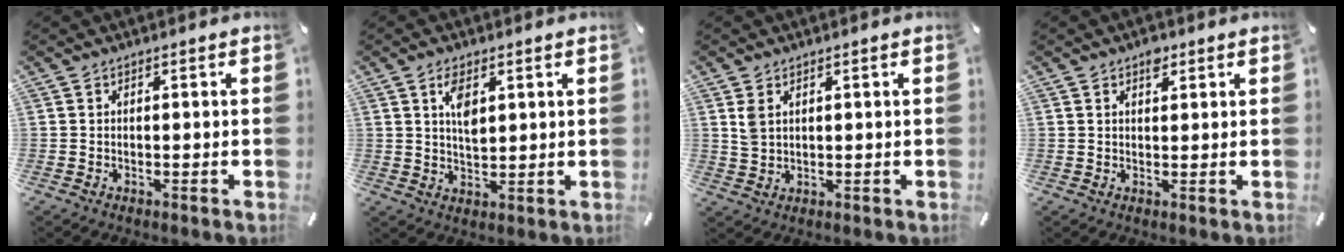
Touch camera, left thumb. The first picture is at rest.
{"total": 5.4, "force": [2.3, 2.9, 3.9], "torque": [-0.062, -0.003, 0.036]}
{"total": 3.1, "force": [1.5, 2.3, 1.6], "torque": [-0.035, 0.004, 0.028]}
{"total": 2.8, "force": [1.8, 1.7, 1.3], "torque": [-0.003, -0.006, 0.027]}